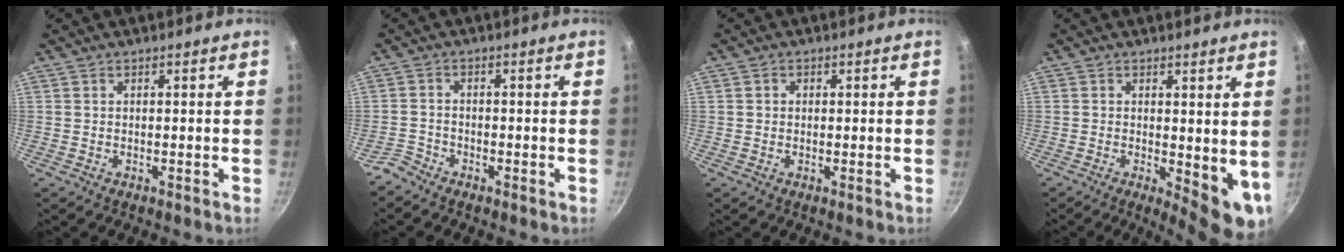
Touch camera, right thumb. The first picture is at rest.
{"total": 2.7, "force": [-2.4, 1.2, 0.4], "torque": [-0.008, 0.022, -0.051]}
{"total": 1.2, "force": [0.1, 1.1, 0.4], "torque": [-0.003, 0.002, 0.000]}
{"total": 8.5, "force": [0.0, 3.6, 7.7], "torque": [-0.082, -0.016, 0.005]}